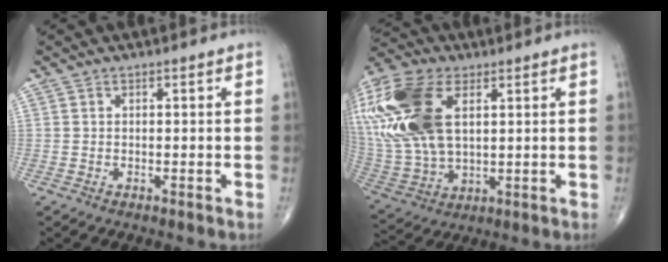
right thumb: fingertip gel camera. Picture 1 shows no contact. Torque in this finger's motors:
{"motor_torque": [2.11, 2.90, 2.00, 0.77, 0.27]}